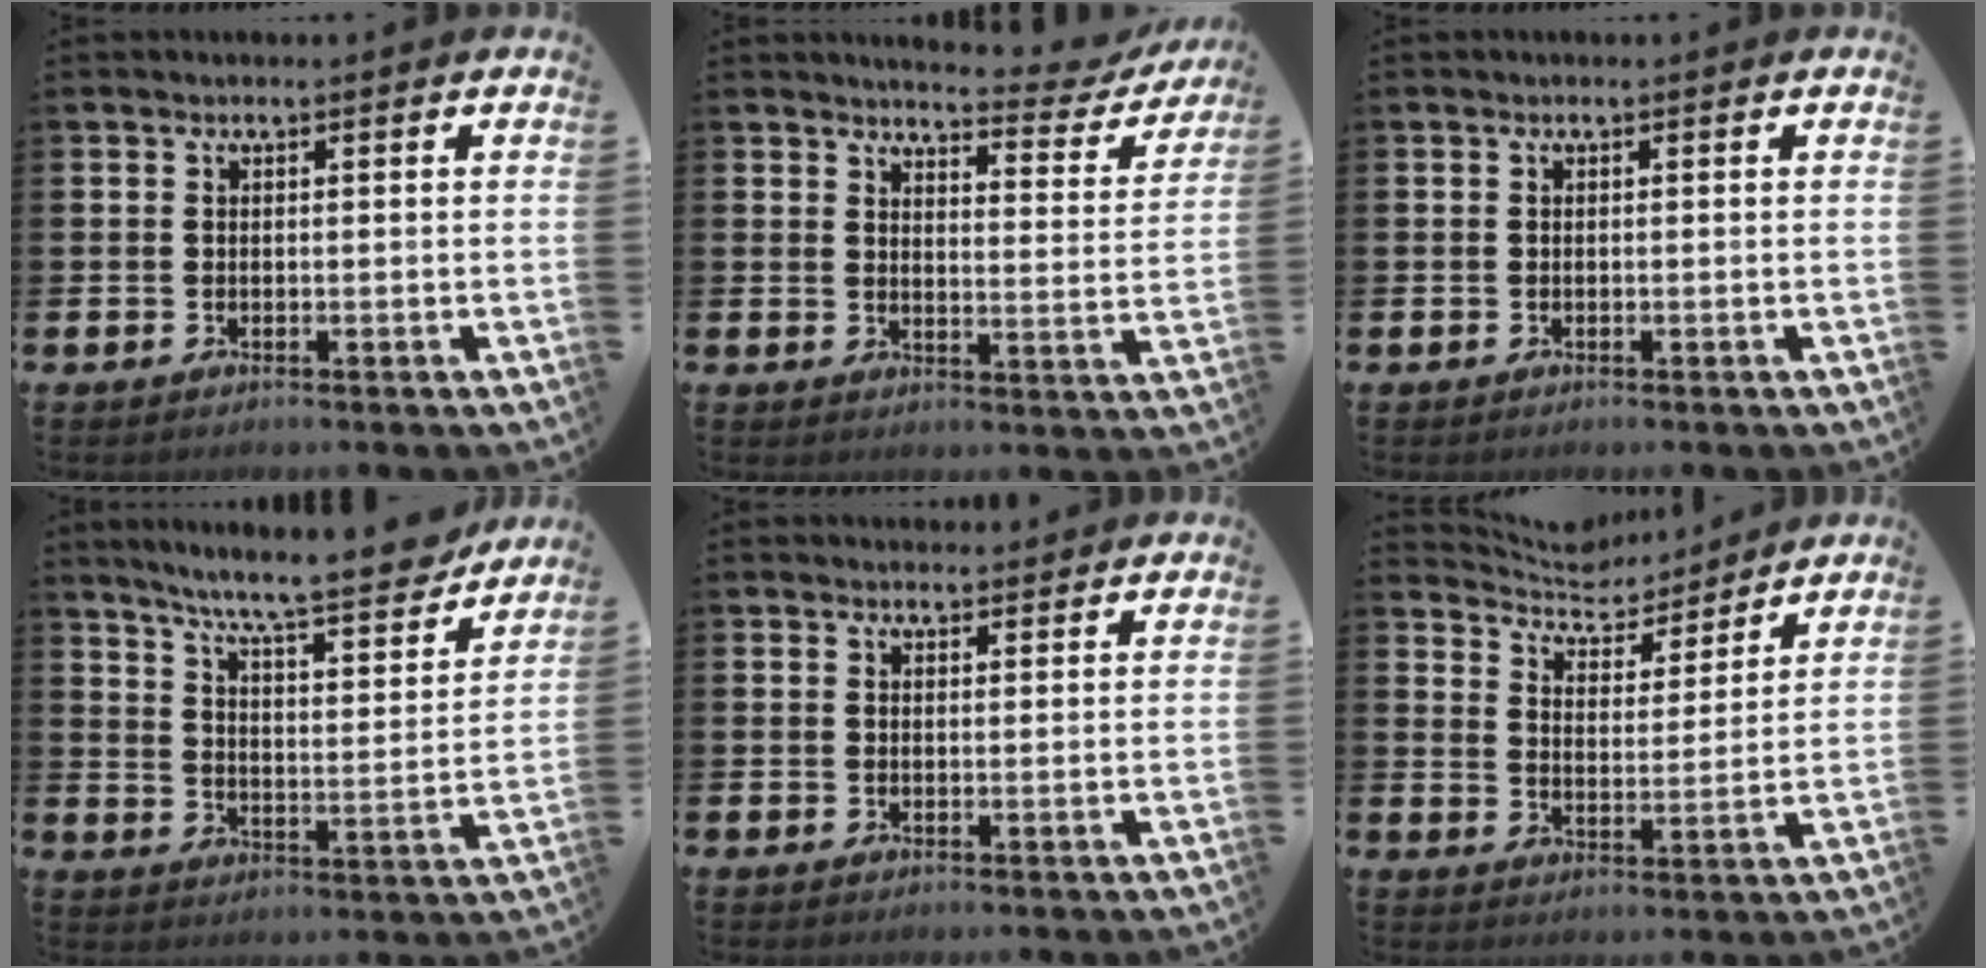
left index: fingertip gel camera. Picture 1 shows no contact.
{"total": 3.9, "force": [3.8, 0.7, 0.9], "torque": [-0.020, -0.033, 0.057]}
{"total": 0.0}
{"total": 9.5, "force": [8.7, 0.6, 3.9], "torque": [-0.092, -0.063, 0.145]}
{"total": 1.8, "force": [1.7, 0.5, 0.0], "torque": [0.010, -0.009, 0.029]}
{"total": 5.8, "force": [5.6, 1.4, 0.2], "torque": [-0.035, -0.044, 0.098]}